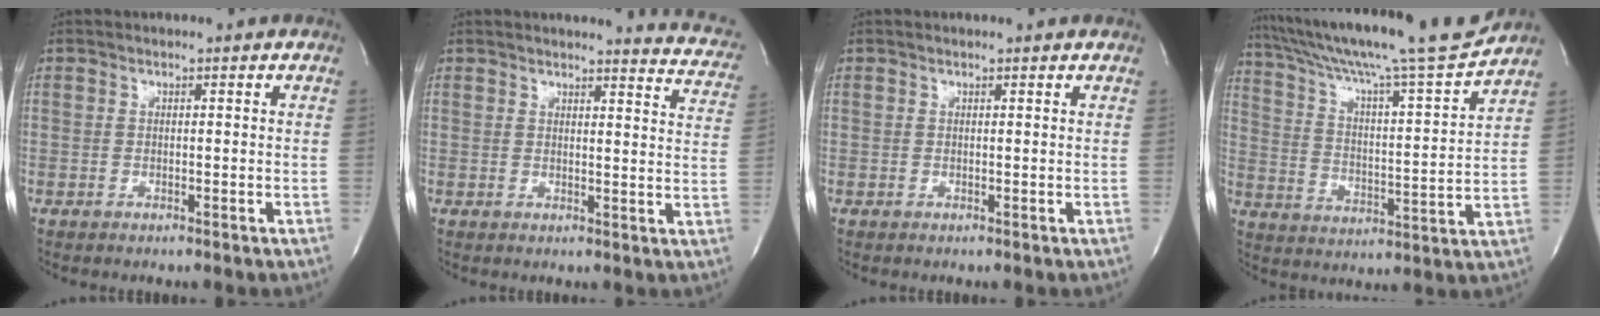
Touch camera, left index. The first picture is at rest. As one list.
[{"total": 10.1, "force": [9.6, 1.4, 2.7], "torque": [-0.009, -0.057, 0.073]}, {"total": 0.5, "force": [0.5, 0.0, 0.2], "torque": [-0.008, 0.007, 0.004]}, {"total": 19.4, "force": [17.2, -1.5, 8.7], "torque": [-0.152, -0.033, 0.263]}]